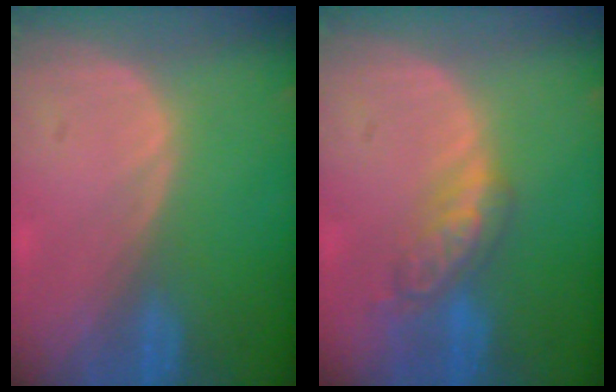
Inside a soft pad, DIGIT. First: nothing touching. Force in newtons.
{"total": 5.7, "press": 4.9, "slide": 2.9}